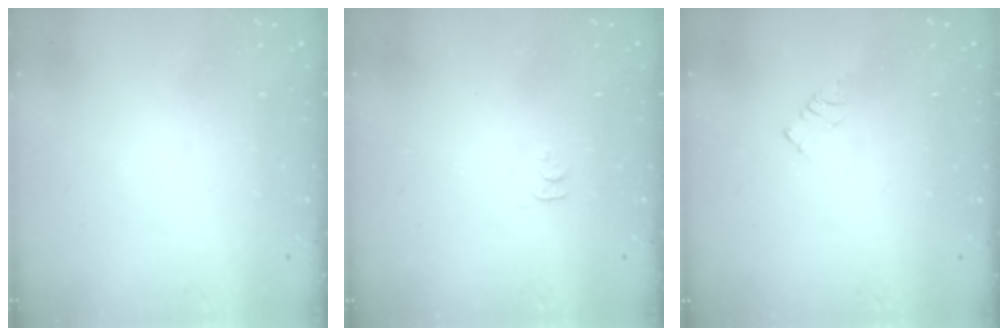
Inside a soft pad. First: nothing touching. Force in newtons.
{"total": 3.4, "press": 3.4, "slide": 0.5}
{"total": 2.9, "press": 2.9, "slide": 0.4}